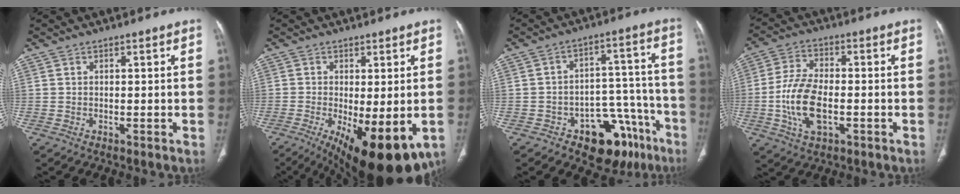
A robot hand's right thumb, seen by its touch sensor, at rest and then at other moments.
{"total": 16.6, "force": [-6.7, 6.2, 13.9], "torque": [-0.190, -0.024, -0.088]}
{"total": 15.4, "force": [-9.1, 9.1, 8.3], "torque": [-0.052, 0.090, -0.122]}
{"total": 11.2, "force": [-2.4, 5.9, 9.2], "torque": [-0.185, 0.010, -0.046]}